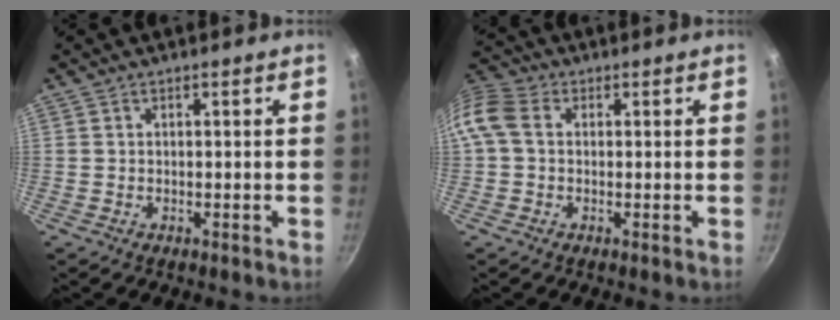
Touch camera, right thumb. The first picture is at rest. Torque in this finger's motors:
{"motor_torque": [2.33, 2.67, 1.22, 0.05, 0.59]}